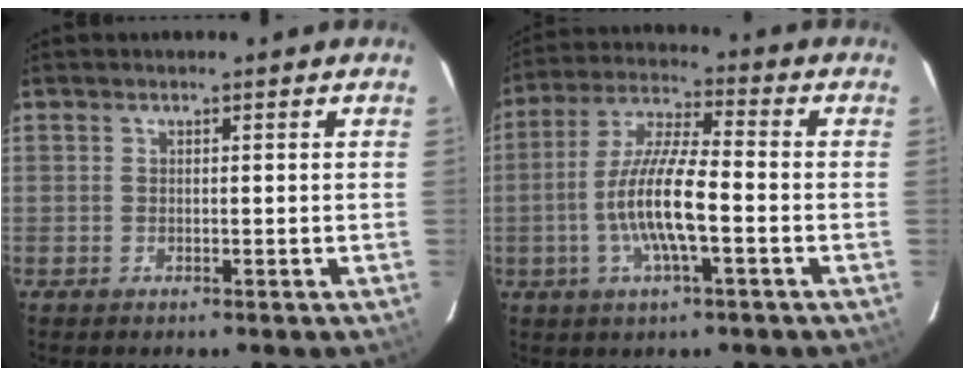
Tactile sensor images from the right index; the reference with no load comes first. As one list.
[{"total": 11.6, "force": [-3.3, 2.1, 10.9], "torque": [-0.225, -0.001, -0.062]}]